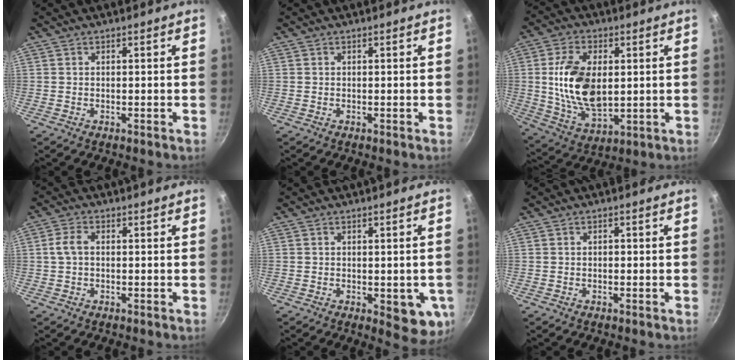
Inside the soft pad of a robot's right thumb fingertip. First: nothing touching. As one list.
[{"total": 0.0}, {"total": 15.4, "force": [1.6, 8.7, 12.7], "torque": [-0.228, -0.013, 0.039]}, {"total": 3.4, "force": [0.1, 2.2, 2.6], "torque": [-0.056, 0.009, -0.001]}, {"total": 7.4, "force": [-2.1, 3.2, 6.3], "torque": [-0.052, -0.005, -0.018]}, {"total": 0.6, "force": [-0.1, 0.4, 0.4], "torque": [-0.002, 0.005, -0.002]}]